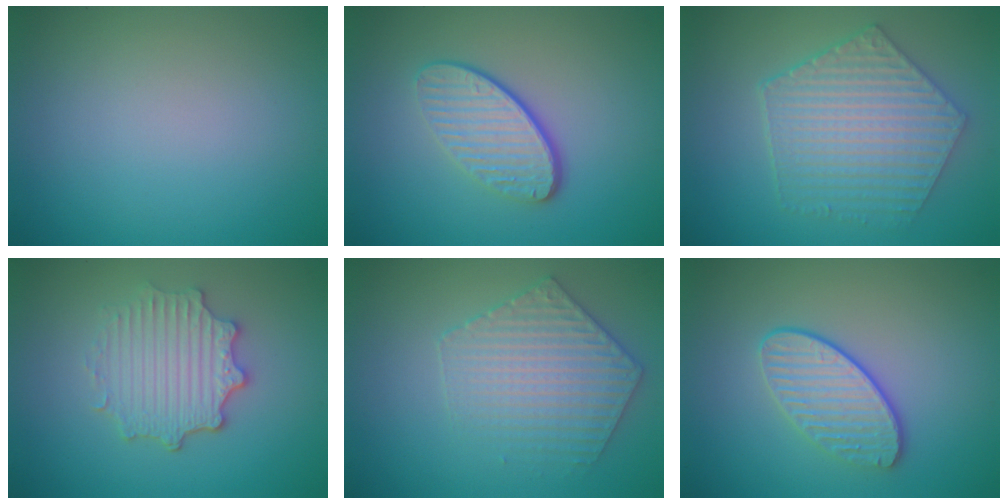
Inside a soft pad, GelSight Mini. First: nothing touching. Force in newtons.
{"total": 4.1, "press": 3.1, "slide": 2.7}
{"total": 5.9, "press": 4.8, "slide": 3.6}
{"total": 4.4, "press": 3.6, "slide": 2.5}
{"total": 3.8, "press": 3.8, "slide": 0.6}
{"total": 3.0, "press": 2.8, "slide": 1.2}